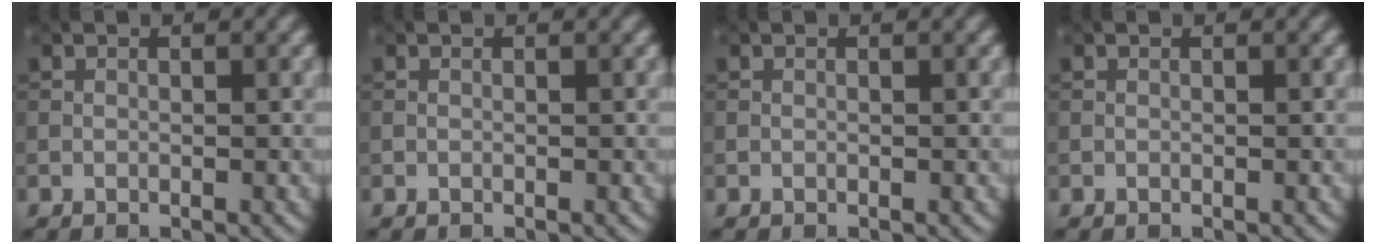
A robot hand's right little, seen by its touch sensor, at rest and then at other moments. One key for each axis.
{"total": 0.0}
{"total": 0.0}
{"total": 0.0}